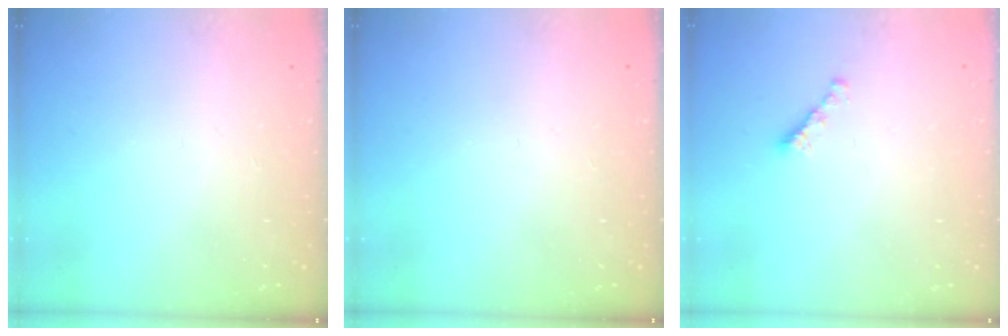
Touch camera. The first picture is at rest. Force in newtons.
{"total": 0.0}
{"total": 2.2, "press": 2.1, "slide": 0.5}